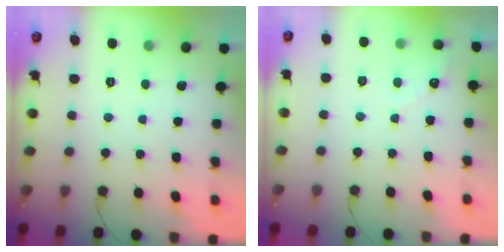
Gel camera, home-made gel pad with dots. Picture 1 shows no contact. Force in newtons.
{"total": 2.2, "press": 2.2, "slide": 0.2}